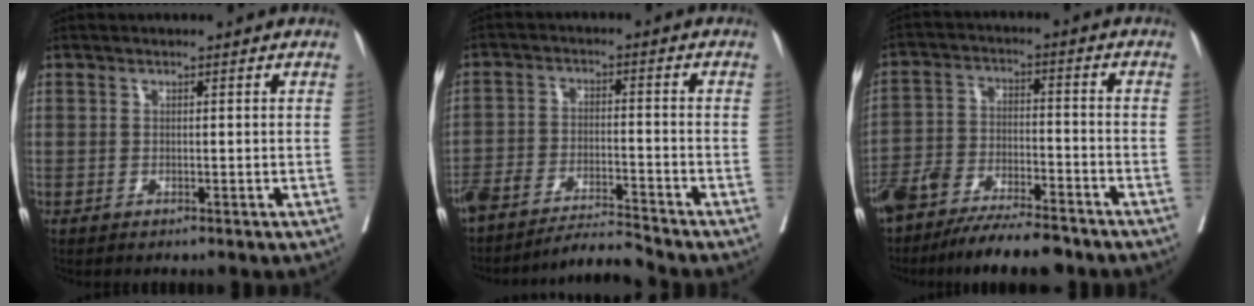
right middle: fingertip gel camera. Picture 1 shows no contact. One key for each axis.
{"total": 7.9, "fx": -7.5, "fy": -1.2, "fz": 2.0, "tx": -0.031, "ty": 0.004, "tz": -0.136}
{"total": 14.2, "fx": -12.0, "fy": 2.9, "fz": 7.1, "tx": -0.121, "ty": -0.012, "tz": -0.196}